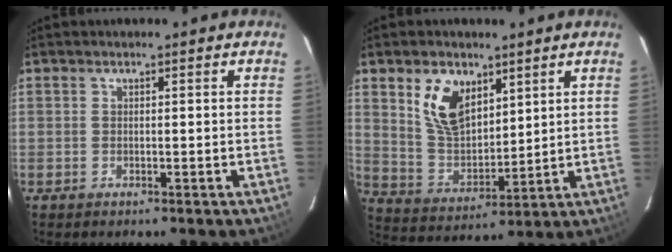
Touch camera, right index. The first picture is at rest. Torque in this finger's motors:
{"motor_torque": [0.33, 0.24, 0.43, 0.10]}